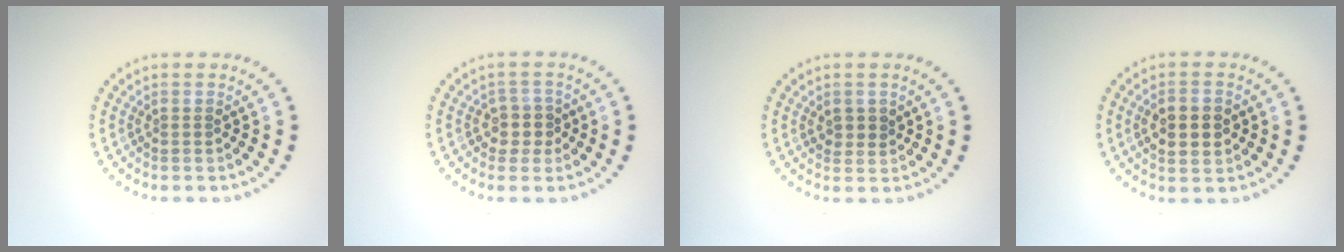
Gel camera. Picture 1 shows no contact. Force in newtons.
{"total": 2.0, "press": 1.7, "slide": 1.1}
{"total": 1.6, "press": 1.4, "slide": 0.8}
{"total": 4.2, "press": 4.2, "slide": 0.2}